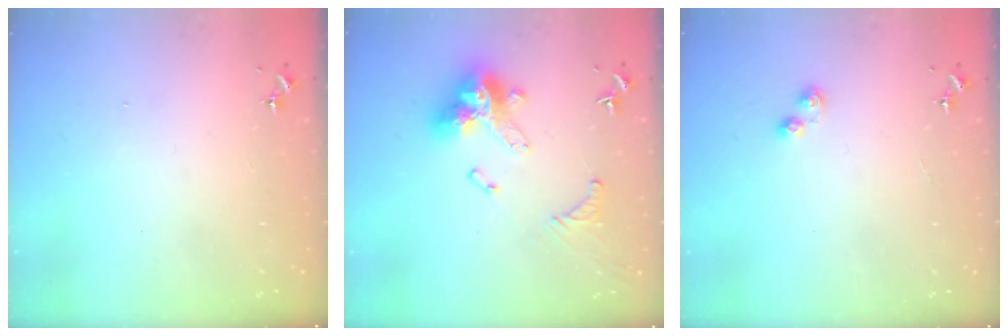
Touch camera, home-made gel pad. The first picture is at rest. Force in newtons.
{"total": 17.1, "press": 17.0, "slide": 1.8}
{"total": 4.1, "press": 4.0, "slide": 0.5}